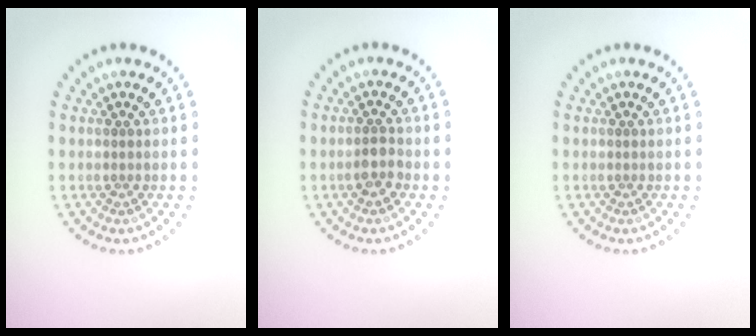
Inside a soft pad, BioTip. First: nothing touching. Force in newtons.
{"total": 1.8, "press": 1.6, "slide": 0.8}
{"total": 0.0}